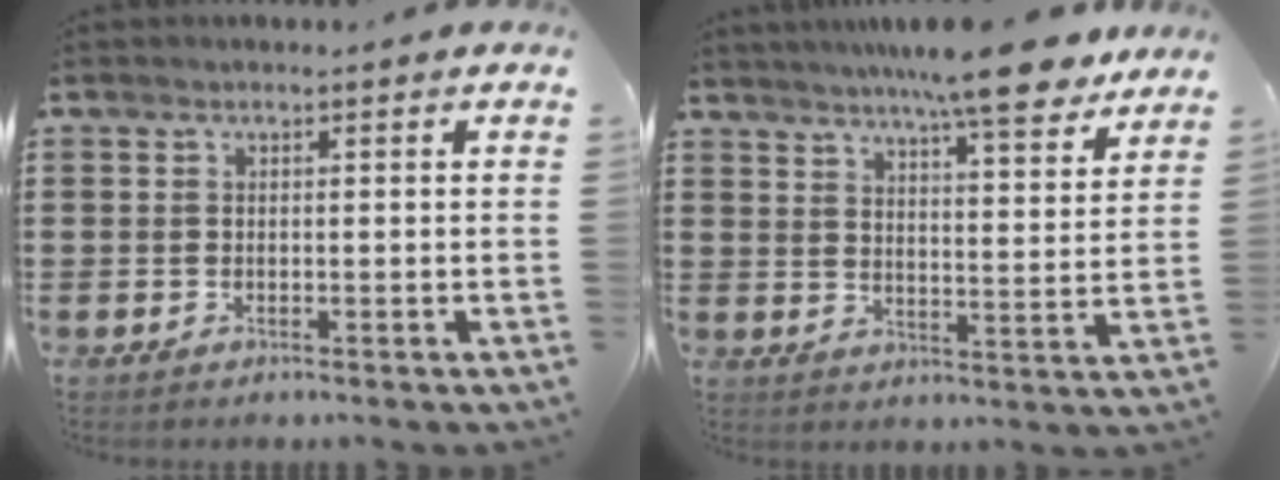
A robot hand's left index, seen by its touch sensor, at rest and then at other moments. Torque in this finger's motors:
{"motor_torque": [1.11, -1.03, 0.91, 0.21]}